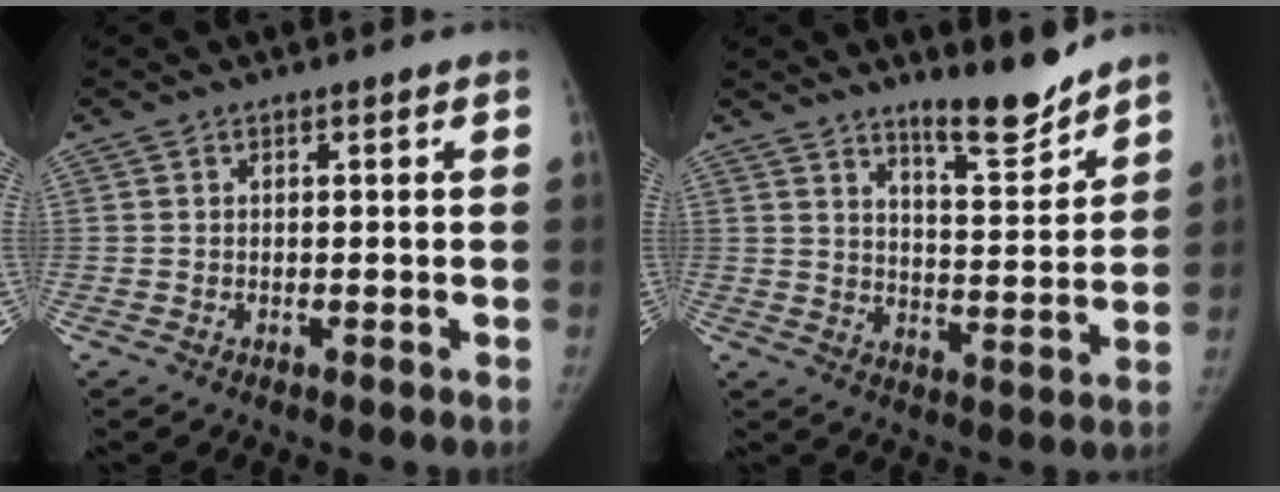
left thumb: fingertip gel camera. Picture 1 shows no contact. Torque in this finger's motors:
{"motor_torque": [0.68, -0.57, 0.77, -0.83, 0.16]}